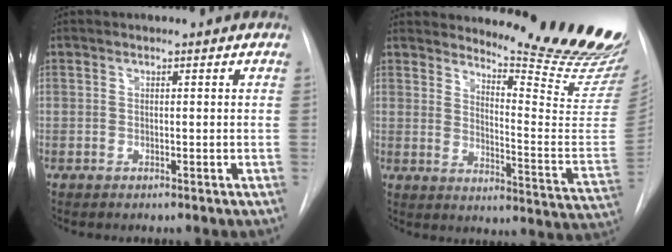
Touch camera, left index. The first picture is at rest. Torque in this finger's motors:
{"motor_torque": [0.95, -1.19, 0.11, 0.00]}